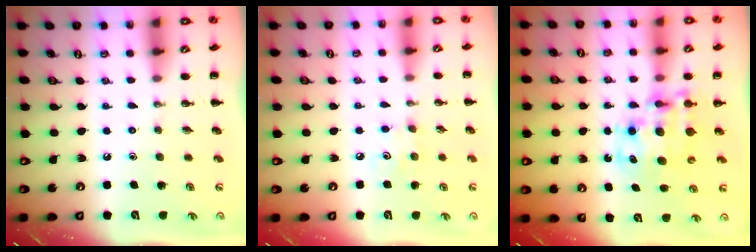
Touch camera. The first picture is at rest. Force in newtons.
{"total": 3.1, "press": 3.0, "slide": 0.8}
{"total": 9.2, "press": 8.9, "slide": 2.3}